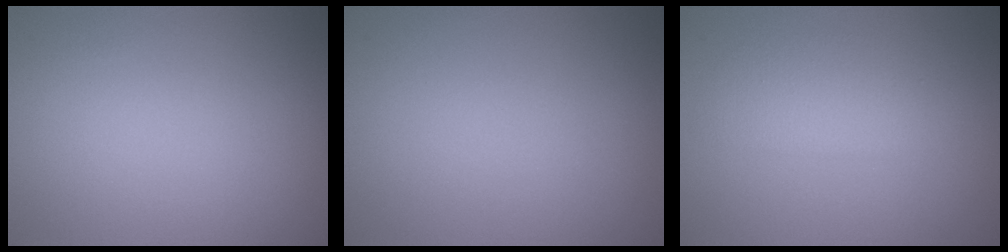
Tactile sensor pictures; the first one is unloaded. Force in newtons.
{"total": 0.0}
{"total": 2.4, "press": 2.4, "slide": 0.0}